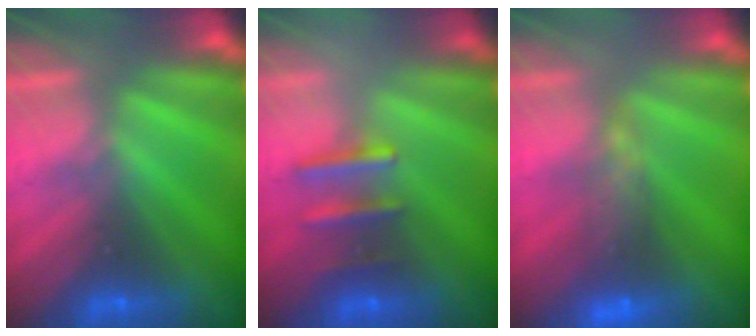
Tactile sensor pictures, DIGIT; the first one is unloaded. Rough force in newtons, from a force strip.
{"total": 2.5}
{"total": 5.5}